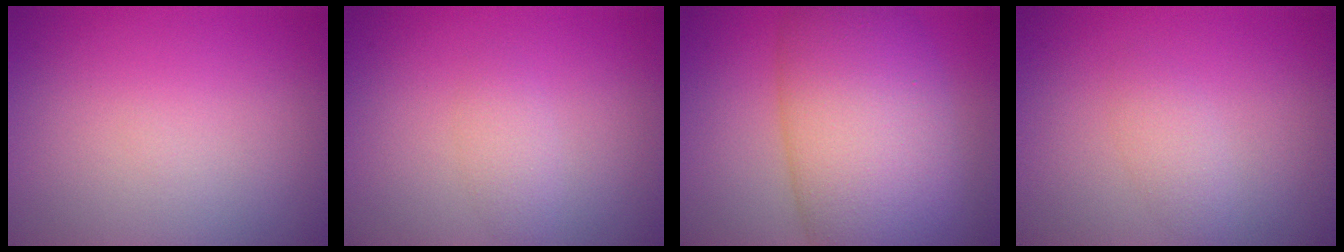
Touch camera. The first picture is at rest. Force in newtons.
{"total": 1.4, "press": 1.4, "slide": 0.1}
{"total": 12.1, "press": 12.0, "slide": 0.4}
{"total": 1.5, "press": 1.5, "slide": 0.1}